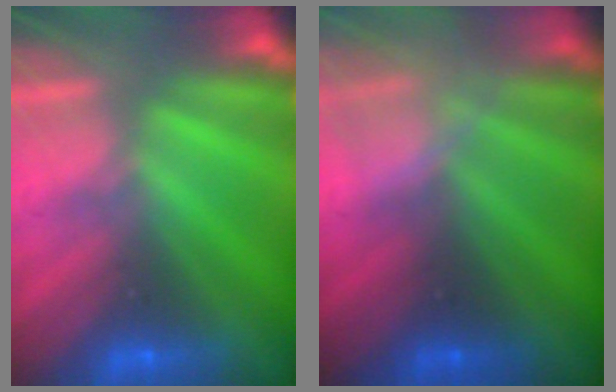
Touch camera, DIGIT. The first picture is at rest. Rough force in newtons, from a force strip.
{"total": 2.6}